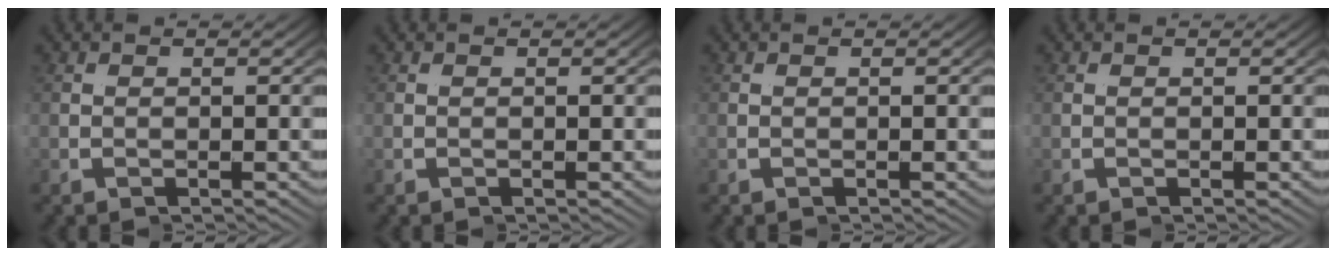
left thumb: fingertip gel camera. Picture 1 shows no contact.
{"total": 0.0}
{"total": 0.0}
{"total": 0.0}